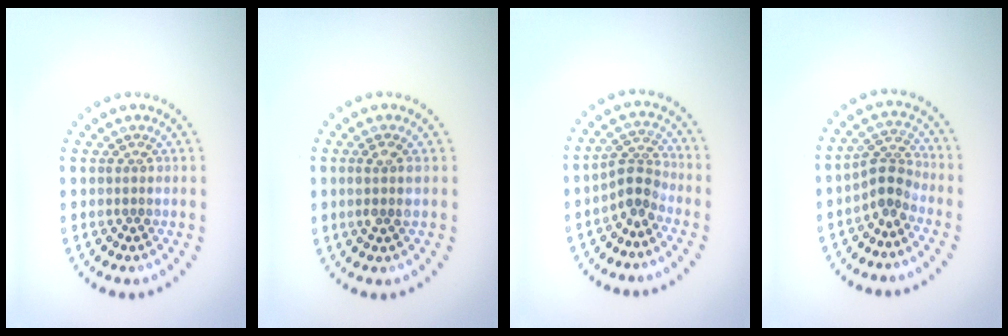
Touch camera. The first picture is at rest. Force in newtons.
{"total": 1.6, "press": 1.4, "slide": 0.8}
{"total": 2.5, "press": 1.7, "slide": 1.8}
{"total": 2.5, "press": 1.8, "slide": 1.8}